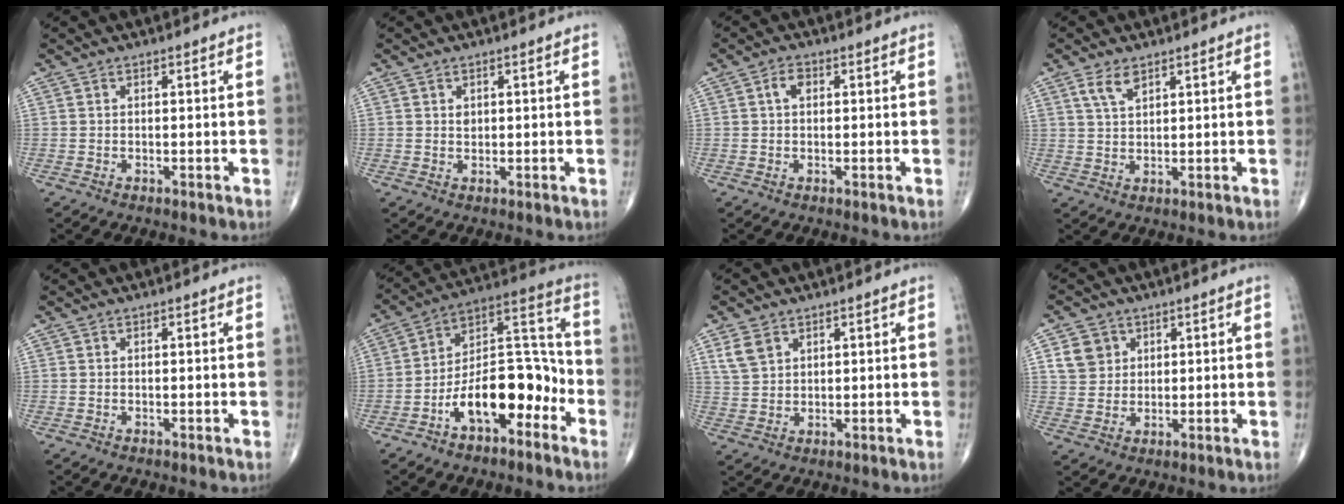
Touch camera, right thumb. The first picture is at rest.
{"total": 1.2, "force": [0.4, 0.9, 0.7], "torque": [-0.006, -0.003, 0.009]}
{"total": 2.5, "force": [0.6, 1.6, 1.8], "torque": [-0.032, 0.009, 0.009]}
{"total": 4.0, "force": [2.4, 1.8, 2.6], "torque": [-0.047, -0.007, 0.052]}
{"total": 0.0}
{"total": 16.5, "force": [-7.1, 8.2, 12.3], "torque": [-0.172, 0.076, -0.121]}
{"total": 4.4, "force": [2.5, 2.9, 2.2], "torque": [-0.037, -0.007, 0.057]}
{"total": 5.6, "force": [2.2, 4.9, 1.7], "torque": [-0.012, -0.008, 0.044]}